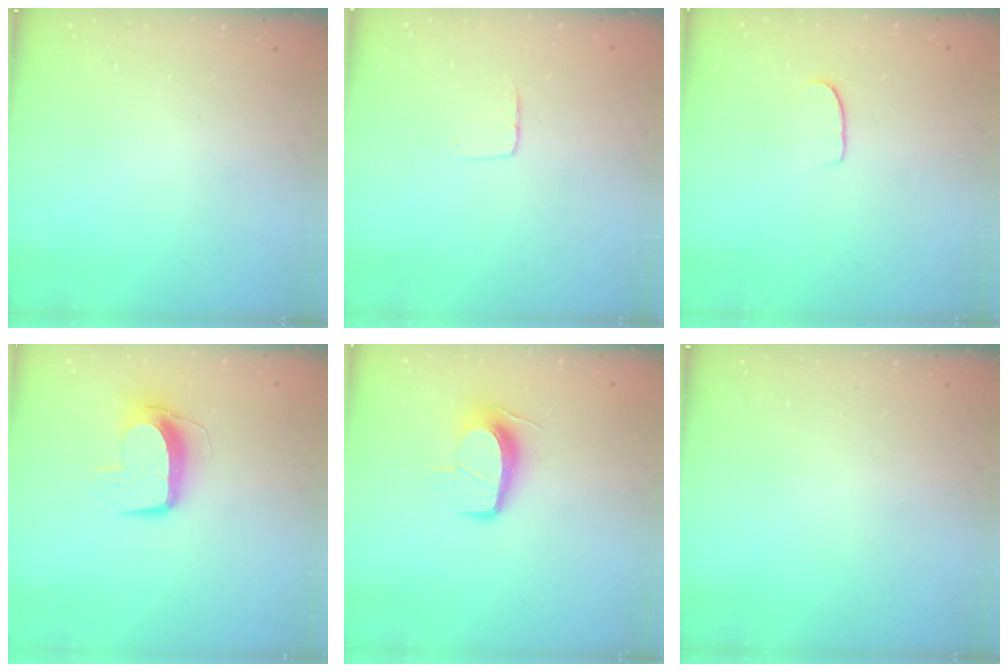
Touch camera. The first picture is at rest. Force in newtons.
{"total": 4.5, "press": 4.5, "slide": 0.4}
{"total": 5.4, "press": 5.4, "slide": 0.4}
{"total": 10.0, "press": 10.0, "slide": 0.3}
{"total": 10.2, "press": 10.2, "slide": 0.8}
{"total": 0.0}